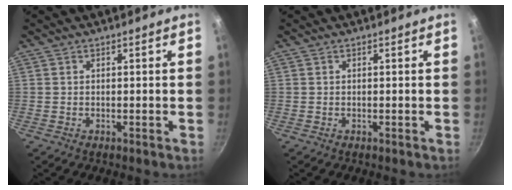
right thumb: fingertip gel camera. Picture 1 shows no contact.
{"total": 0.0}